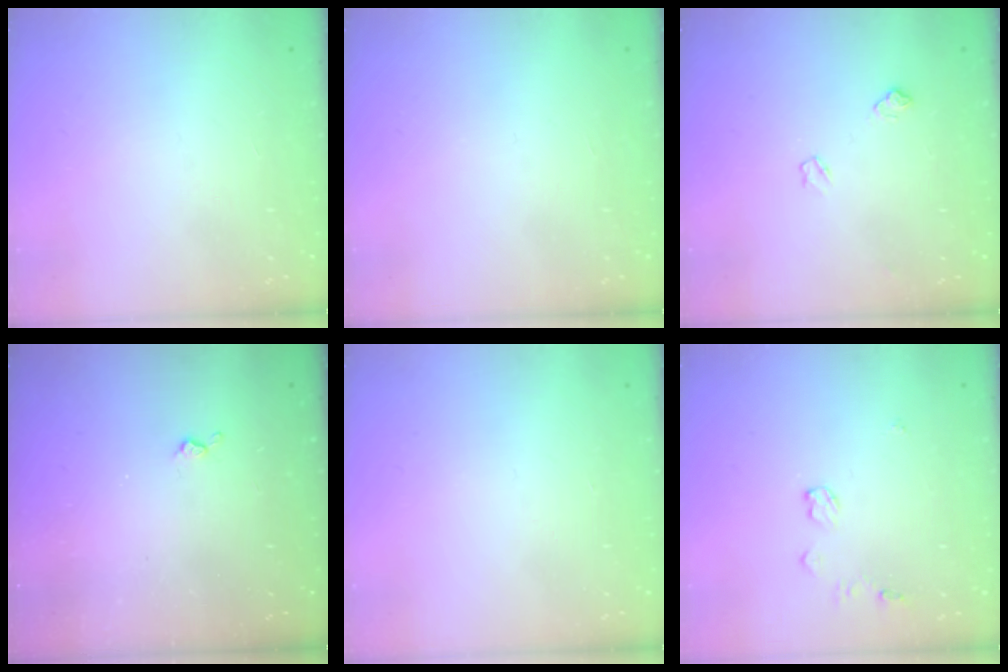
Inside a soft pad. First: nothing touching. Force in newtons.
{"total": 0.0}
{"total": 4.5, "press": 4.5, "slide": 0.8}
{"total": 3.0, "press": 2.9, "slide": 0.4}
{"total": 0.0}
{"total": 5.6, "press": 5.5, "slide": 0.6}